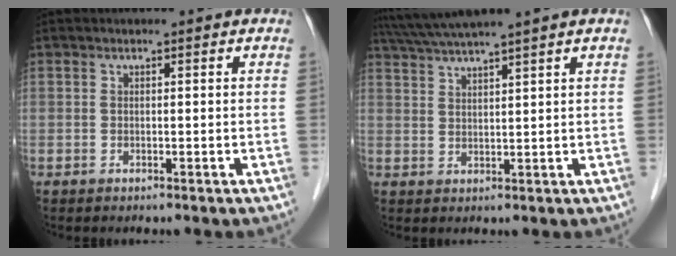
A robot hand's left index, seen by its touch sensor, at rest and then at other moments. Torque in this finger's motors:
{"motor_torque": [0.67, -1.45, 0.86, 0.20]}